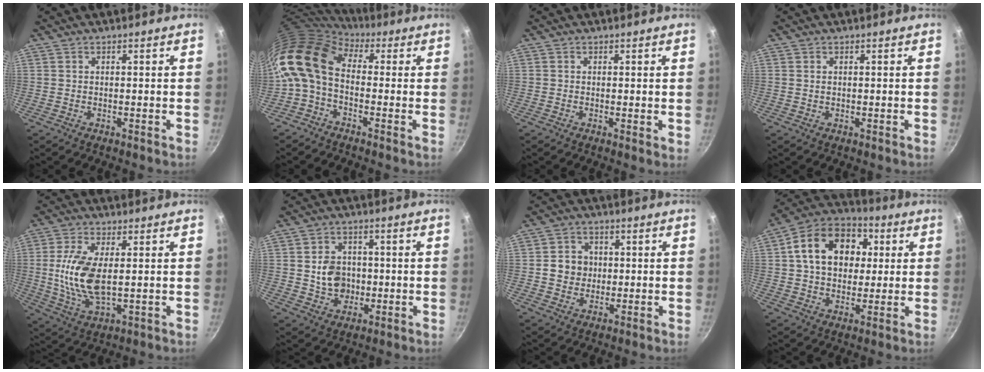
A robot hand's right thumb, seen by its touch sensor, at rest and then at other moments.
{"total": 12.8, "force": [0.5, 8.5, 9.5], "torque": [-0.180, 0.025, -0.012]}
{"total": 0.7, "force": [0.2, 0.2, 0.7], "torque": [-0.010, -0.008, -0.001]}
{"total": 0.7, "force": [0.2, 0.5, 0.4], "torque": [-0.005, 0.002, 0.004]}
{"total": 12.0, "force": [0.8, 5.8, 10.5], "torque": [-0.208, -0.008, 0.018]}
{"total": 7.7, "force": [-0.1, 6.6, 4.0], "torque": [-0.038, 0.009, 0.001]}
{"total": 5.6, "force": [0.2, 5.2, 2.2], "torque": [-0.007, 0.005, -0.004]}
{"total": 17.3, "force": [3.5, 12.8, 11.0], "torque": [-0.154, 0.025, 0.043]}